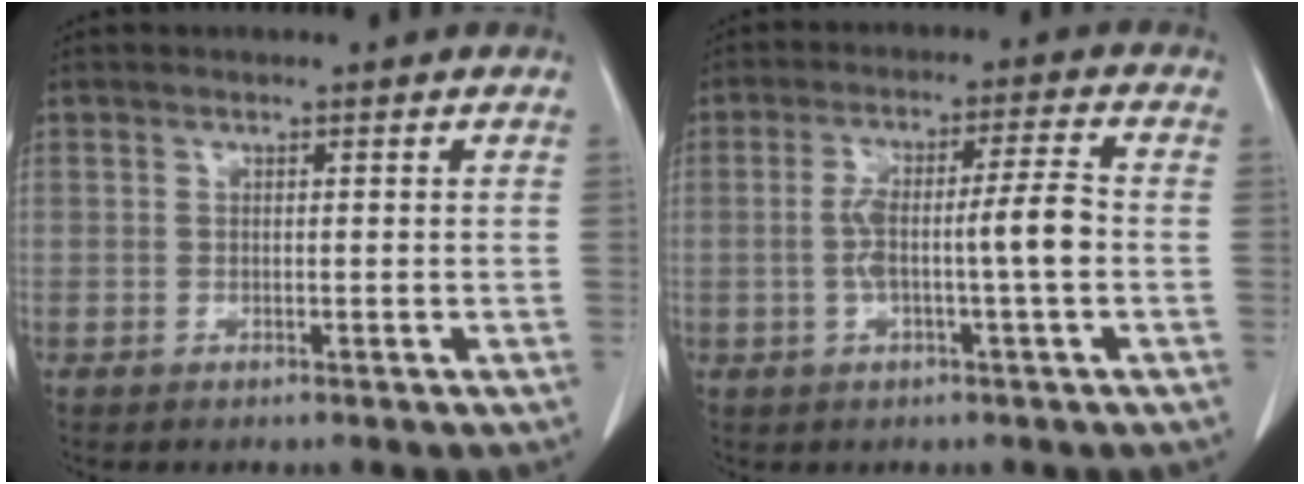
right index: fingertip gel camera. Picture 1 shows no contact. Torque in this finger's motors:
{"motor_torque": [0.95, -0.30, 0.29, 0.11]}